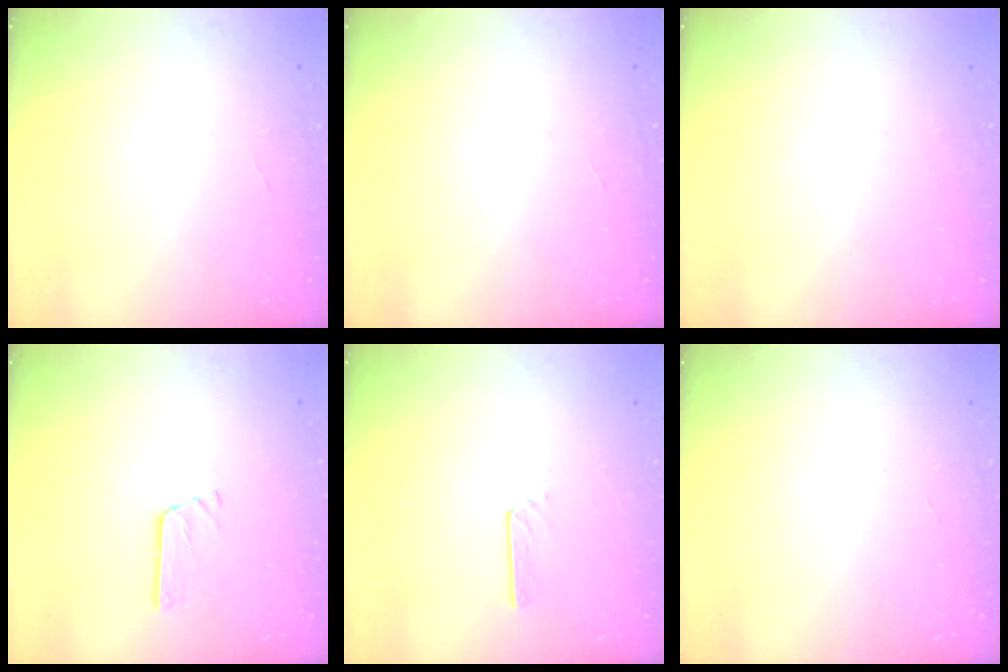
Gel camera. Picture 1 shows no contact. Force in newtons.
{"total": 0.0}
{"total": 0.0}
{"total": 2.9, "press": 2.8, "slide": 0.3}
{"total": 2.6, "press": 2.6, "slide": 0.3}
{"total": 0.0}